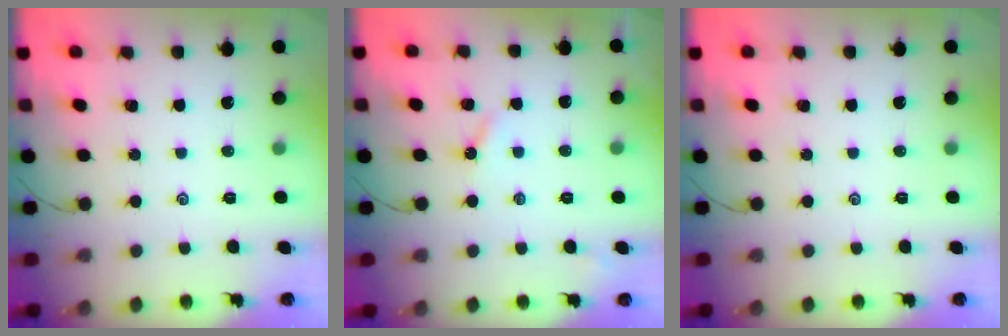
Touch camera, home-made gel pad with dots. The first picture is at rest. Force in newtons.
{"total": 2.9, "press": 2.8, "slide": 0.3}
{"total": 0.0}